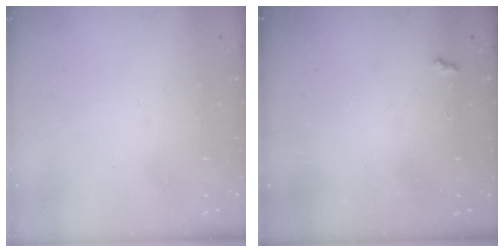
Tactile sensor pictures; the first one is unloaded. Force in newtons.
{"total": 3.4, "press": 3.4, "slide": 0.5}